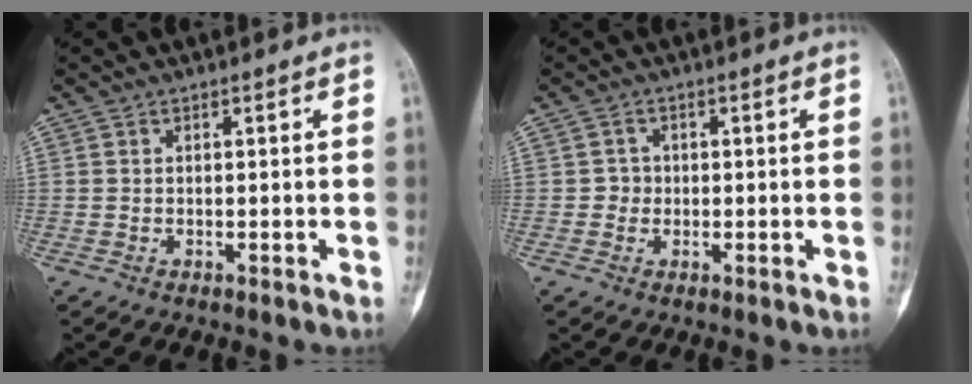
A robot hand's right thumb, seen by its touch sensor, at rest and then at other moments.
{"total": 2.0, "force": [-0.2, 1.9, 0.4], "torque": [0.006, 0.008, -0.008]}